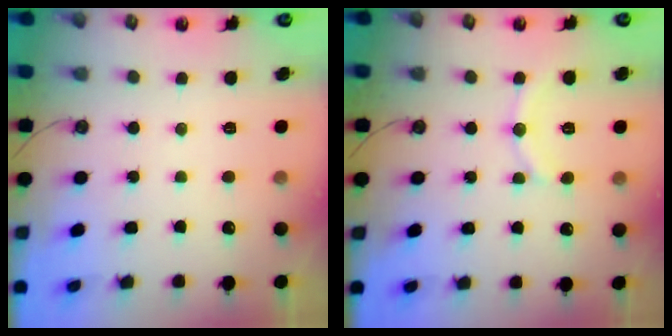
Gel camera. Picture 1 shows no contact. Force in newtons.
{"total": 9.9, "press": 9.9, "slide": 0.9}